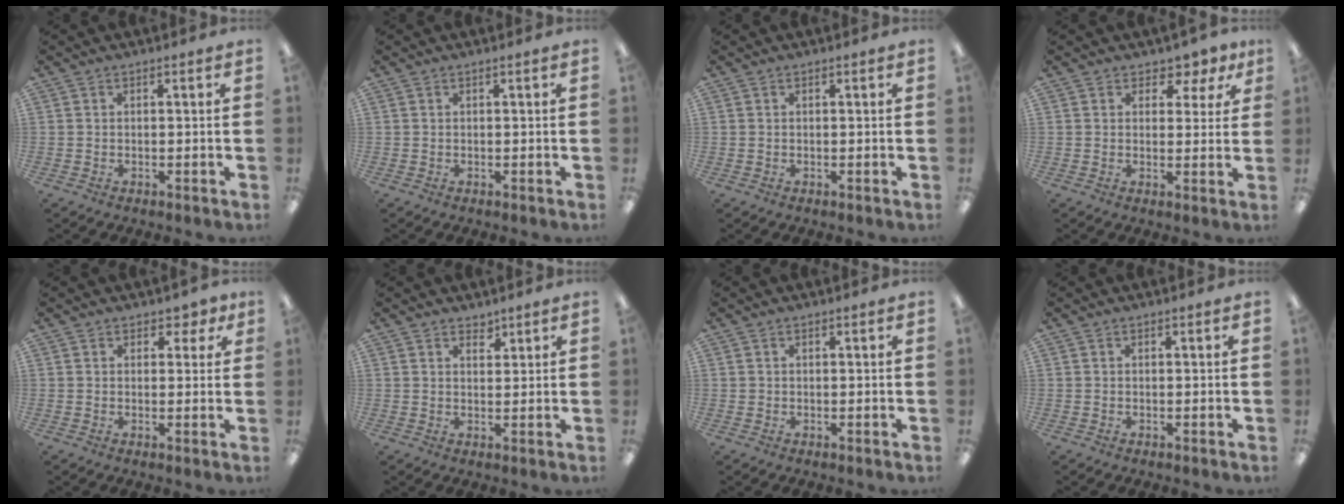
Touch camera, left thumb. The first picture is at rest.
{"total": 0.0}
{"total": 0.0}
{"total": 4.2, "force": [2.7, 2.9, 1.4], "torque": [-0.007, -0.015, 0.044]}
{"total": 2.8, "force": [1.4, 2.2, 0.9], "torque": [0.003, -0.002, 0.022]}
{"total": 2.2, "force": [2.0, 0.9, 0.0], "torque": [0.013, -0.014, 0.035]}
{"total": 0.5, "force": [0.1, 0.5, -0.3], "torque": [0.004, 0.005, 0.001]}
{"total": 0.0}